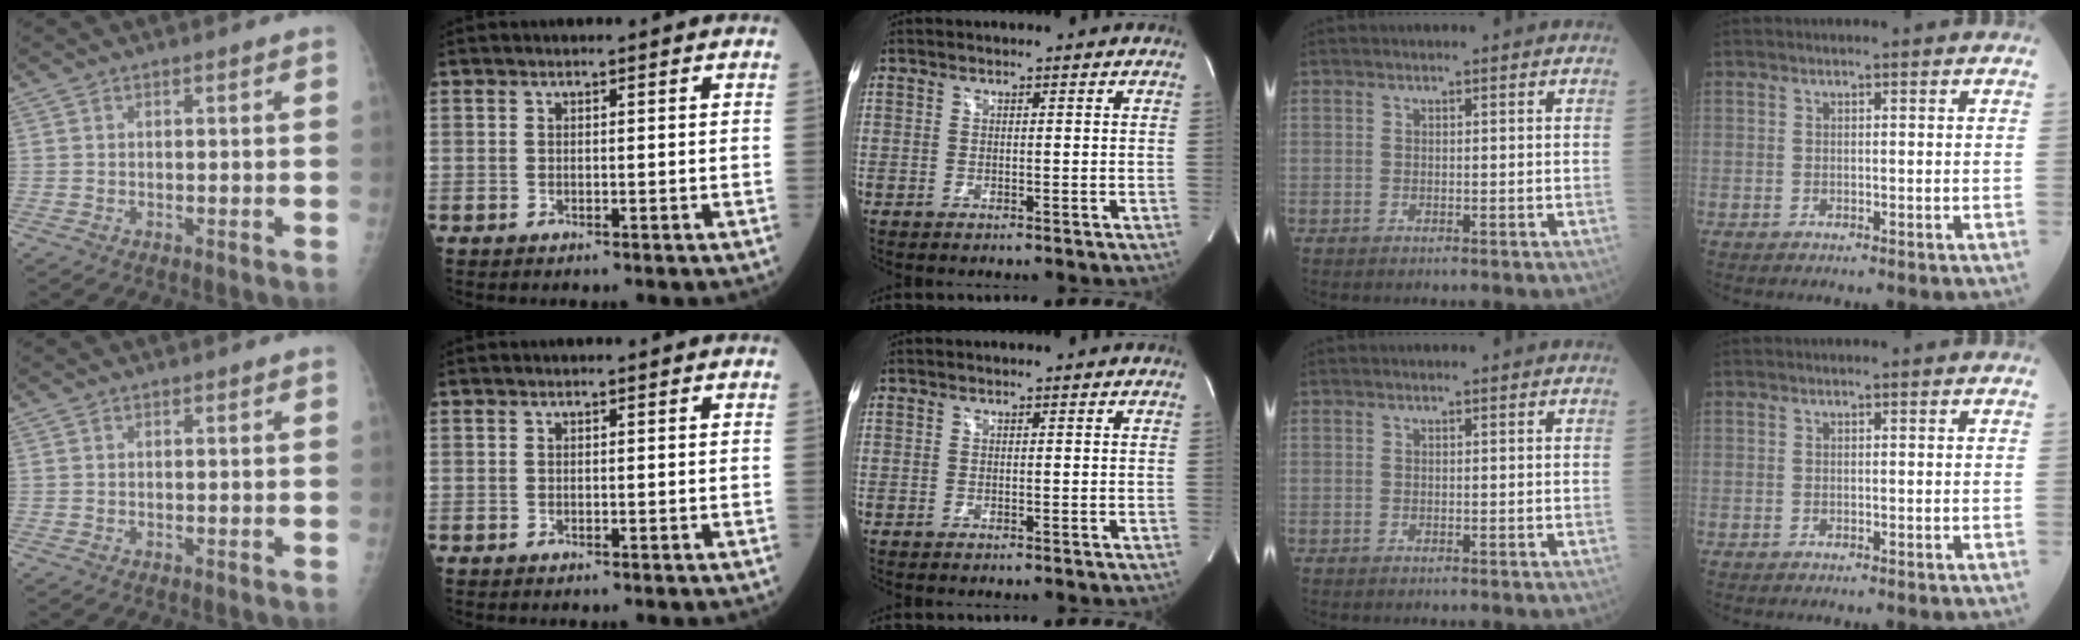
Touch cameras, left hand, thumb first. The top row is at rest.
{}